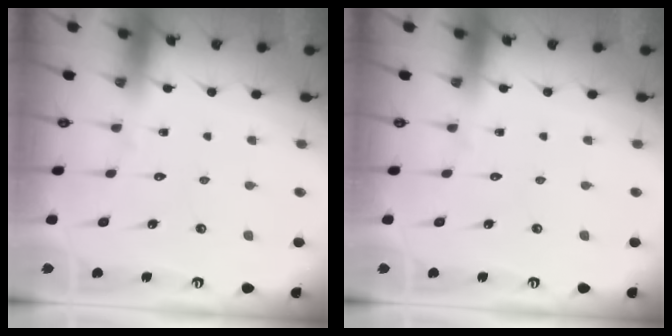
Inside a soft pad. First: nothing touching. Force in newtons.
{"total": 0.0}